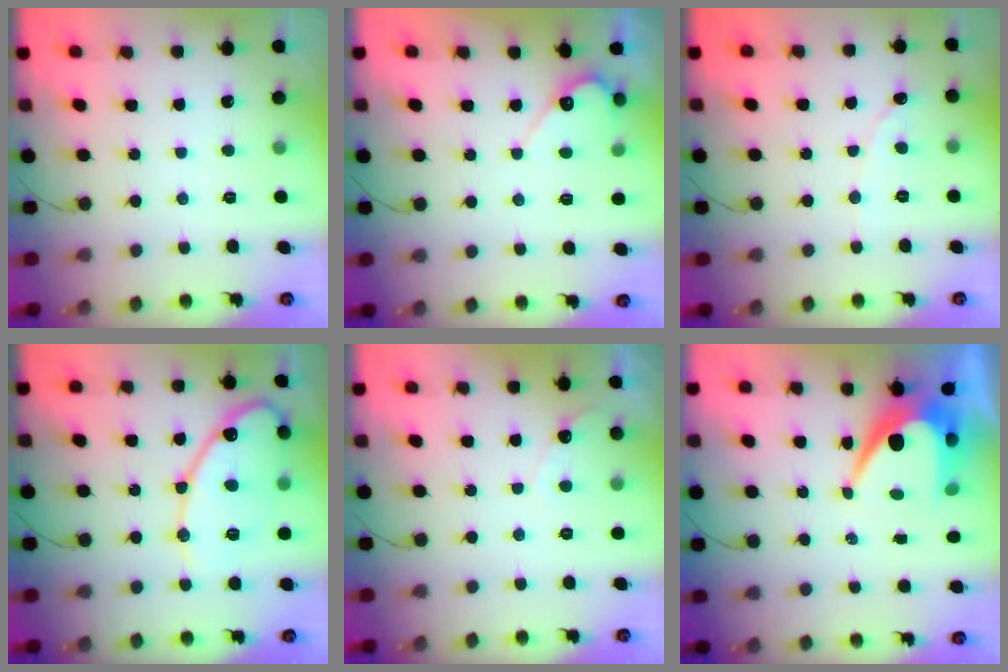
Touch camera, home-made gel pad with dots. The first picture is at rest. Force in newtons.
{"total": 4.9, "press": 4.9, "slide": 0.4}
{"total": 0.7, "press": 0.7, "slide": 0.0}
{"total": 13.9, "press": 13.9, "slide": 1.2}
{"total": 3.8, "press": 3.8, "slide": 0.2}
{"total": 10.4, "press": 10.3, "slide": 0.8}